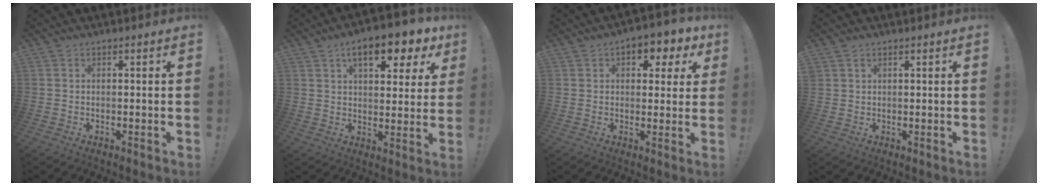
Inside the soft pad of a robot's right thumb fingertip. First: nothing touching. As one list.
[{"total": 12.5, "force": [6.4, 5.1, 9.4], "torque": [-0.133, -0.029, 0.103]}, {"total": 6.4, "force": [2.5, 4.3, 4.1], "torque": [-0.045, -0.008, 0.042]}, {"total": 1.0, "force": [0.7, 0.7, 0.1], "torque": [0.003, -0.002, 0.013]}]